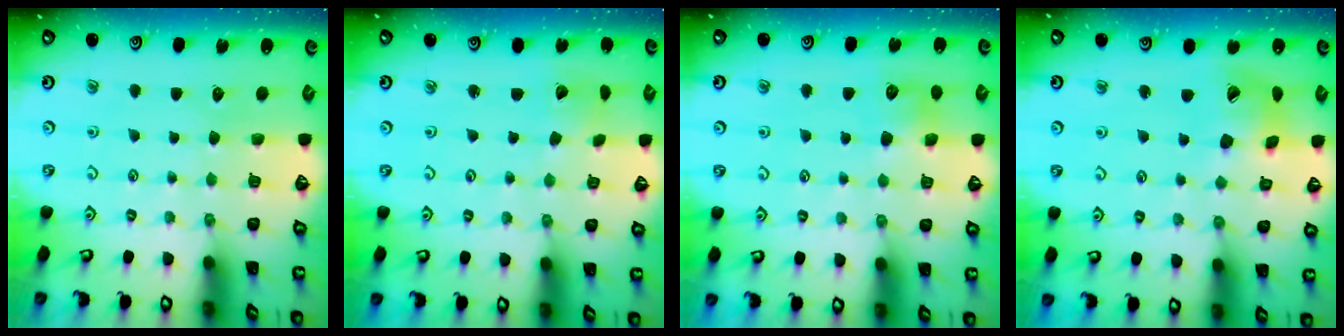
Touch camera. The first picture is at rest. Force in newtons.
{"total": 2.0, "press": 2.0, "slide": 0.2}
{"total": 7.1, "press": 7.0, "slide": 0.6}
{"total": 11.3, "press": 11.2, "slide": 1.6}